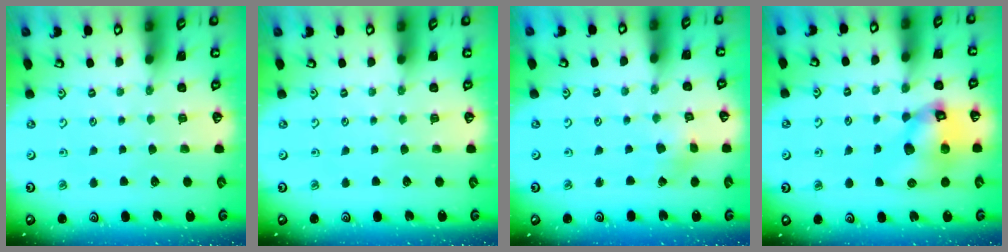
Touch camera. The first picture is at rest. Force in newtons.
{"total": 0.0}
{"total": 2.0, "press": 2.0, "slide": 0.1}
{"total": 13.3, "press": 13.2, "slide": 1.6}